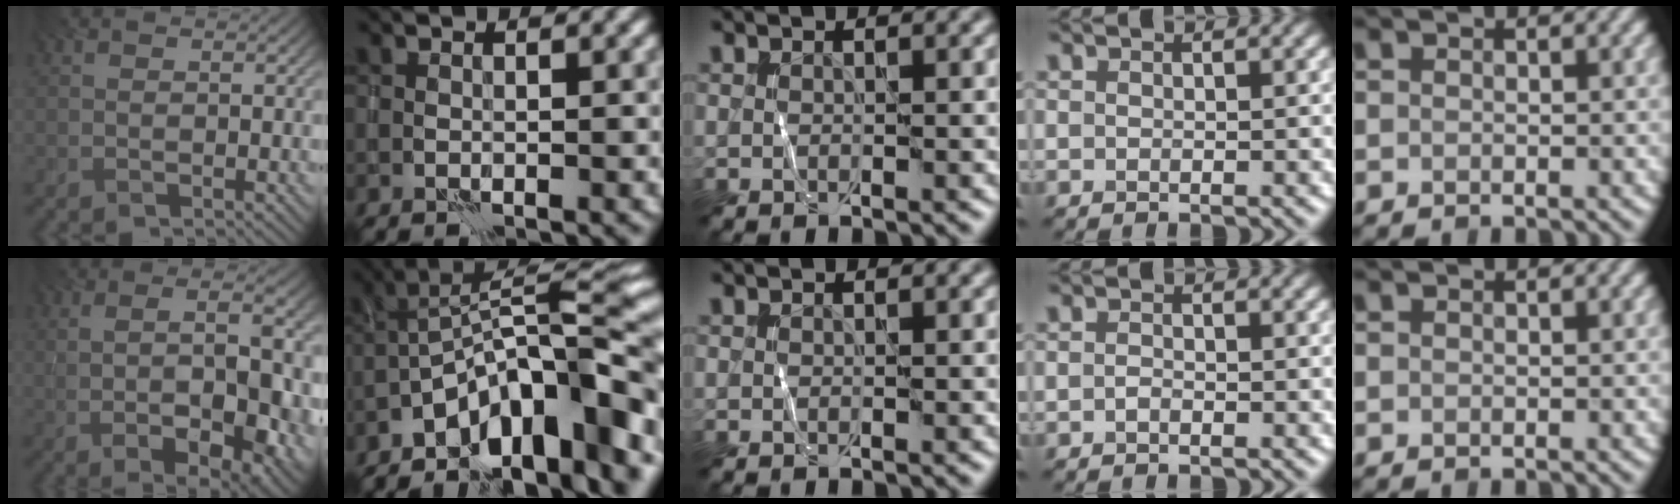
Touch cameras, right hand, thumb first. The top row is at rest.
{"thumb": {"total": 12.9, "force": [-1.3, 5.1, 11.8], "torque": [-0.165, -0.009, -0.019]}, "index": {"total": 15.3, "force": [-8.5, 4.5, 11.9], "torque": [-0.159, 0.035, -0.149]}, "ring": {"total": 0.5, "force": [-0.3, 0.3, 0.4], "torque": [-0.010, 0.001, -0.006]}}